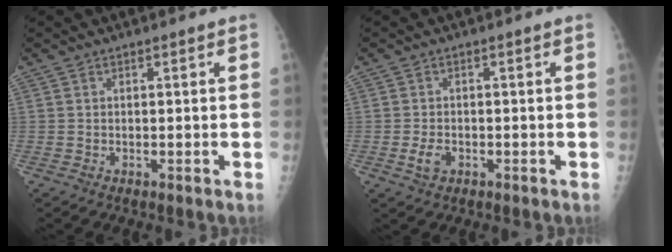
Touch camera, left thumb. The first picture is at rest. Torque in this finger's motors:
{"motor_torque": [-0.01, 0.02, 0.08, -0.06, 0.00]}